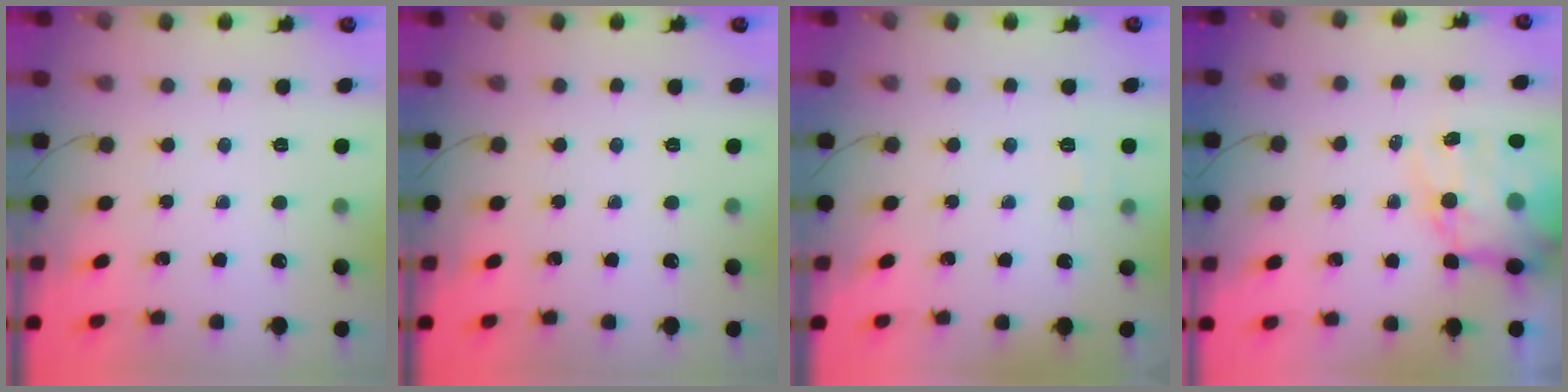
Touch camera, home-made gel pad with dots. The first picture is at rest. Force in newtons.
{"total": 0.0}
{"total": 4.9, "press": 4.7, "slide": 1.3}
{"total": 13.3, "press": 12.8, "slide": 3.8}